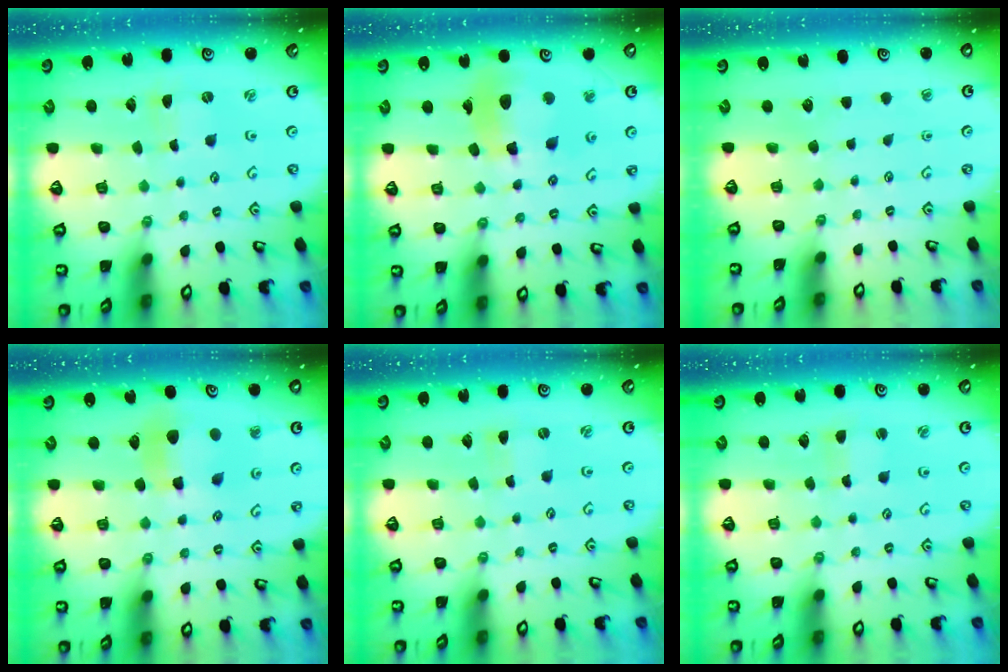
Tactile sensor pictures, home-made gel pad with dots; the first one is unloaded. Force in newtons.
{"total": 14.4, "press": 14.2, "slide": 2.0}
{"total": 0.0}
{"total": 8.3, "press": 8.2, "slide": 1.1}
{"total": 0.0}
{"total": 1.4, "press": 1.3, "slide": 0.3}